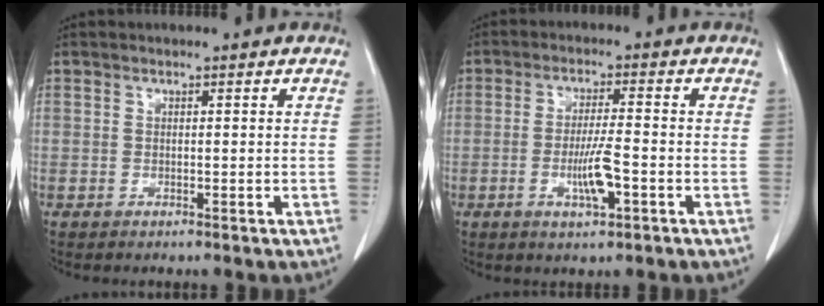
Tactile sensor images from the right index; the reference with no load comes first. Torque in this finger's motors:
{"motor_torque": [0.09, 0.17, 0.06, 0.08]}